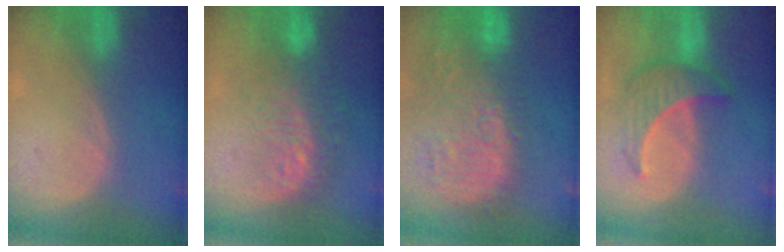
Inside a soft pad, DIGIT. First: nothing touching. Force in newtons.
{"total": 9.3, "press": 8.3, "slide": 4.2}
{"total": 15.5, "press": 13.1, "slide": 8.3}
{"total": 6.6, "press": 6.5, "slide": 1.0}